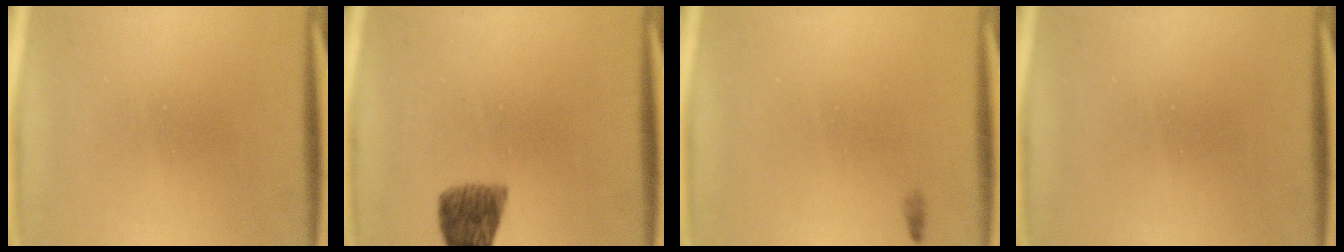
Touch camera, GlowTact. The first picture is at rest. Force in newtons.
{"total": 6.4}
{"total": 0.5}
{"total": 0.0}